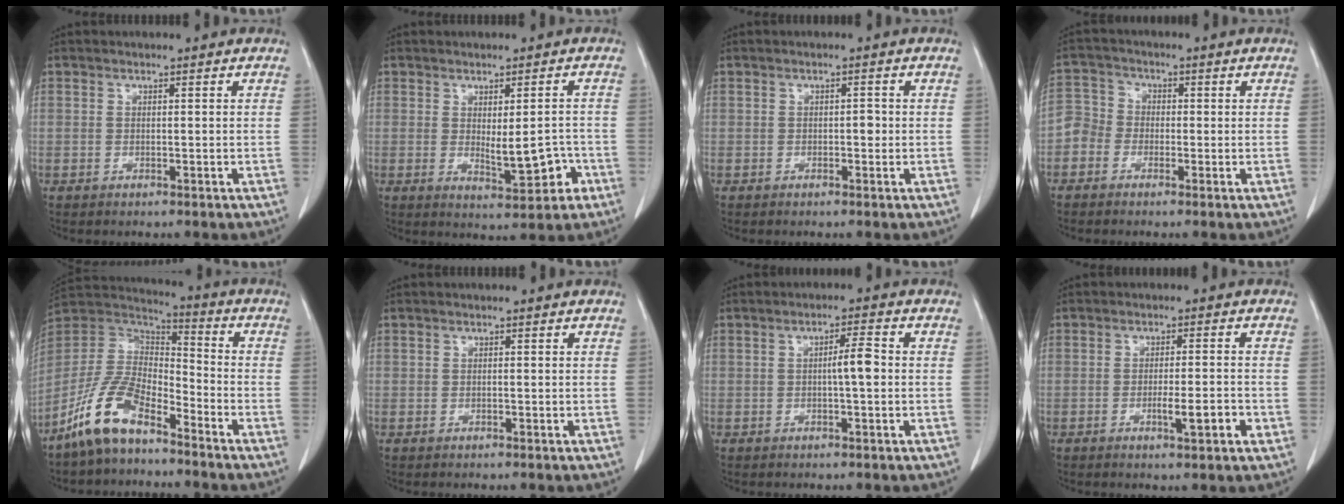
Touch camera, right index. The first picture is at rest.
{"total": 6.0, "force": [-1.3, 1.9, 5.5], "torque": [-0.072, -0.005, -0.009]}
{"total": 1.2, "force": [-0.2, 0.6, 1.0], "torque": [-0.010, 0.004, -0.004]}
{"total": 4.1, "force": [-1.6, 3.7, 0.5], "torque": [0.003, 0.015, -0.046]}
{"total": 12.3, "force": [-8.5, 4.5, 7.7], "torque": [-0.174, 0.013, -0.172]}
{"total": 0.0}
{"total": 3.5, "force": [-0.1, 0.3, 3.5], "torque": [-0.058, 0.004, -0.005]}
{"total": 4.5, "force": [-1.6, 0.4, 4.2], "torque": [-0.063, -0.002, -0.022]}